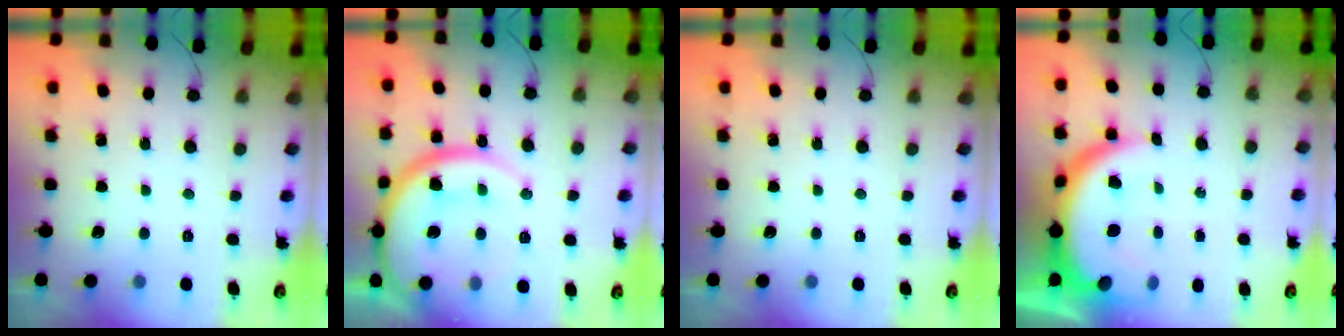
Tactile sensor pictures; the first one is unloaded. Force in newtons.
{"total": 21.4, "press": 21.3, "slide": 2.0}
{"total": 0.0}
{"total": 13.2, "press": 13.2, "slide": 1.1}